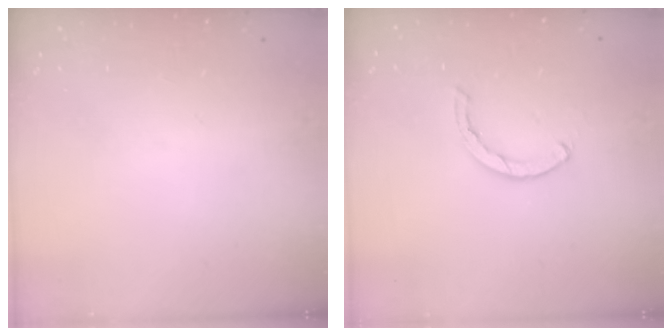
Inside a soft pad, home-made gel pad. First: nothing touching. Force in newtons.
{"total": 2.1, "press": 2.1, "slide": 0.2}